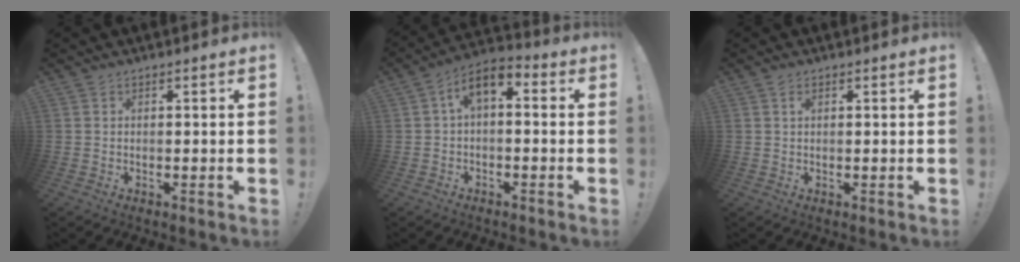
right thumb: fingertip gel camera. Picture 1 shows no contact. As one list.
[{"total": 6.4, "force": [1.1, 3.3, 5.3], "torque": [-0.099, 0.006, 0.027]}, {"total": 0.8, "force": [0.5, 0.3, 0.5], "torque": [-0.005, -0.001, 0.007]}]